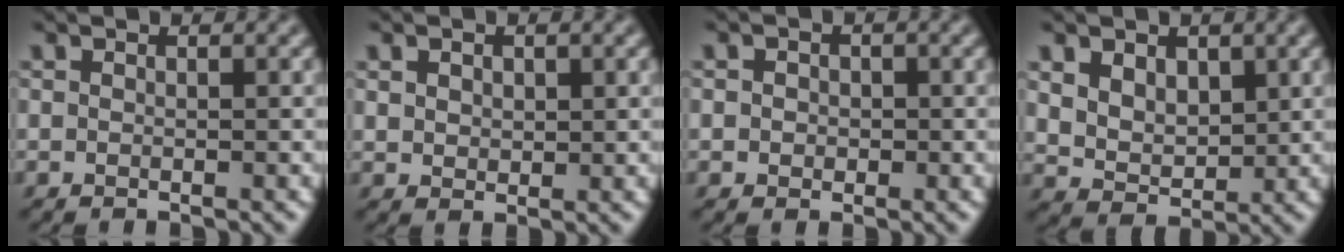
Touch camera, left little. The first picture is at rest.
{"total": 1.5, "force": [0.7, 1.1, 0.9], "torque": [-0.024, 0.002, 0.012]}
{"total": 1.8, "force": [0.1, 1.6, 0.9], "torque": [-0.003, 0.007, -0.013]}
{"total": 4.9, "force": [2.1, 3.6, 2.6], "torque": [-0.071, 0.001, 0.043]}